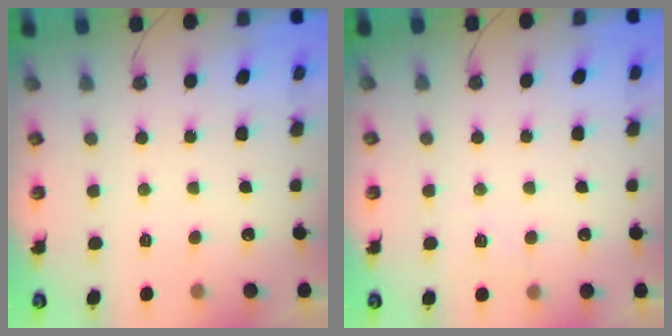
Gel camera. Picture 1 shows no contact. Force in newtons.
{"total": 5.1, "press": 5.0, "slide": 0.9}